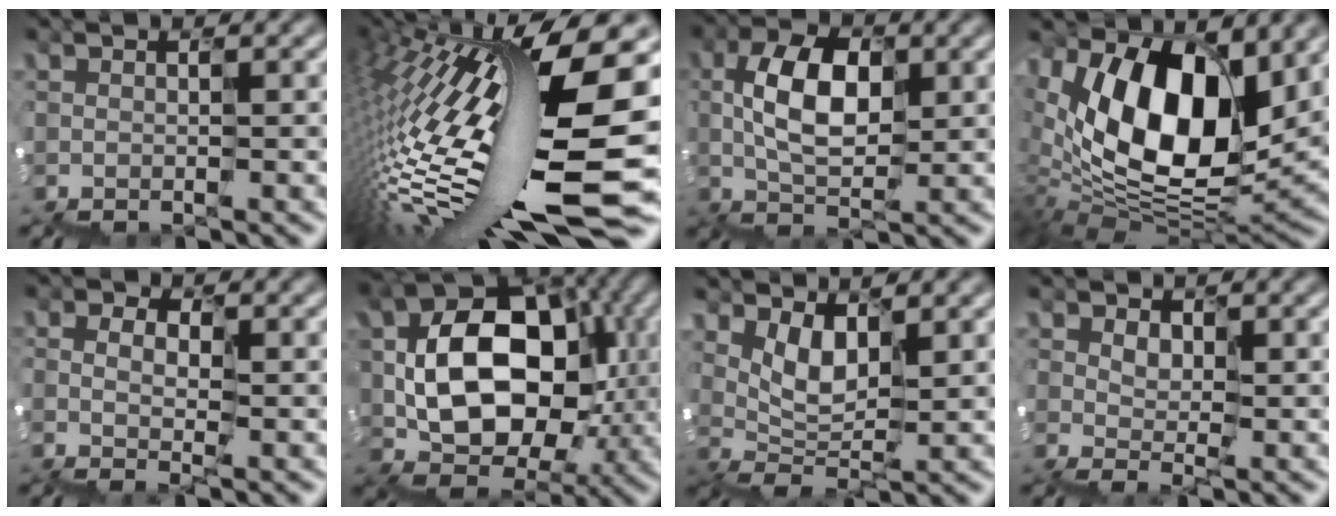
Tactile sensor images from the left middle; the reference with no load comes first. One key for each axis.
{"total": 16.5, "fx": -1.6, "fy": 3.9, "fz": 16.0, "tx": -0.310, "ty": -0.022, "tz": -0.025}
{"total": 3.8, "fx": 0.6, "fy": 2.2, "fz": 2.9, "tx": -0.071, "ty": 0.012, "tz": 0.006}
{"total": 10.8, "fx": 4.1, "fy": 6.0, "fz": 8.0, "tx": -0.145, "ty": -0.009, "tz": 0.068}
{"total": 0.0}
{"total": 10.0, "fx": 0.7, "fy": 7.9, "fz": 6.0, "tx": -0.092, "ty": 0.021, "tz": 0.006}
{"total": 1.7, "fx": 1.3, "fy": 0.7, "fz": 0.9, "tx": -0.036, "ty": -0.003, "tz": 0.028}
{"total": 0.9, "fx": 0.6, "fy": 0.7, "fz": 0.1, "tx": -0.014, "ty": 0.000, "tz": 0.013}